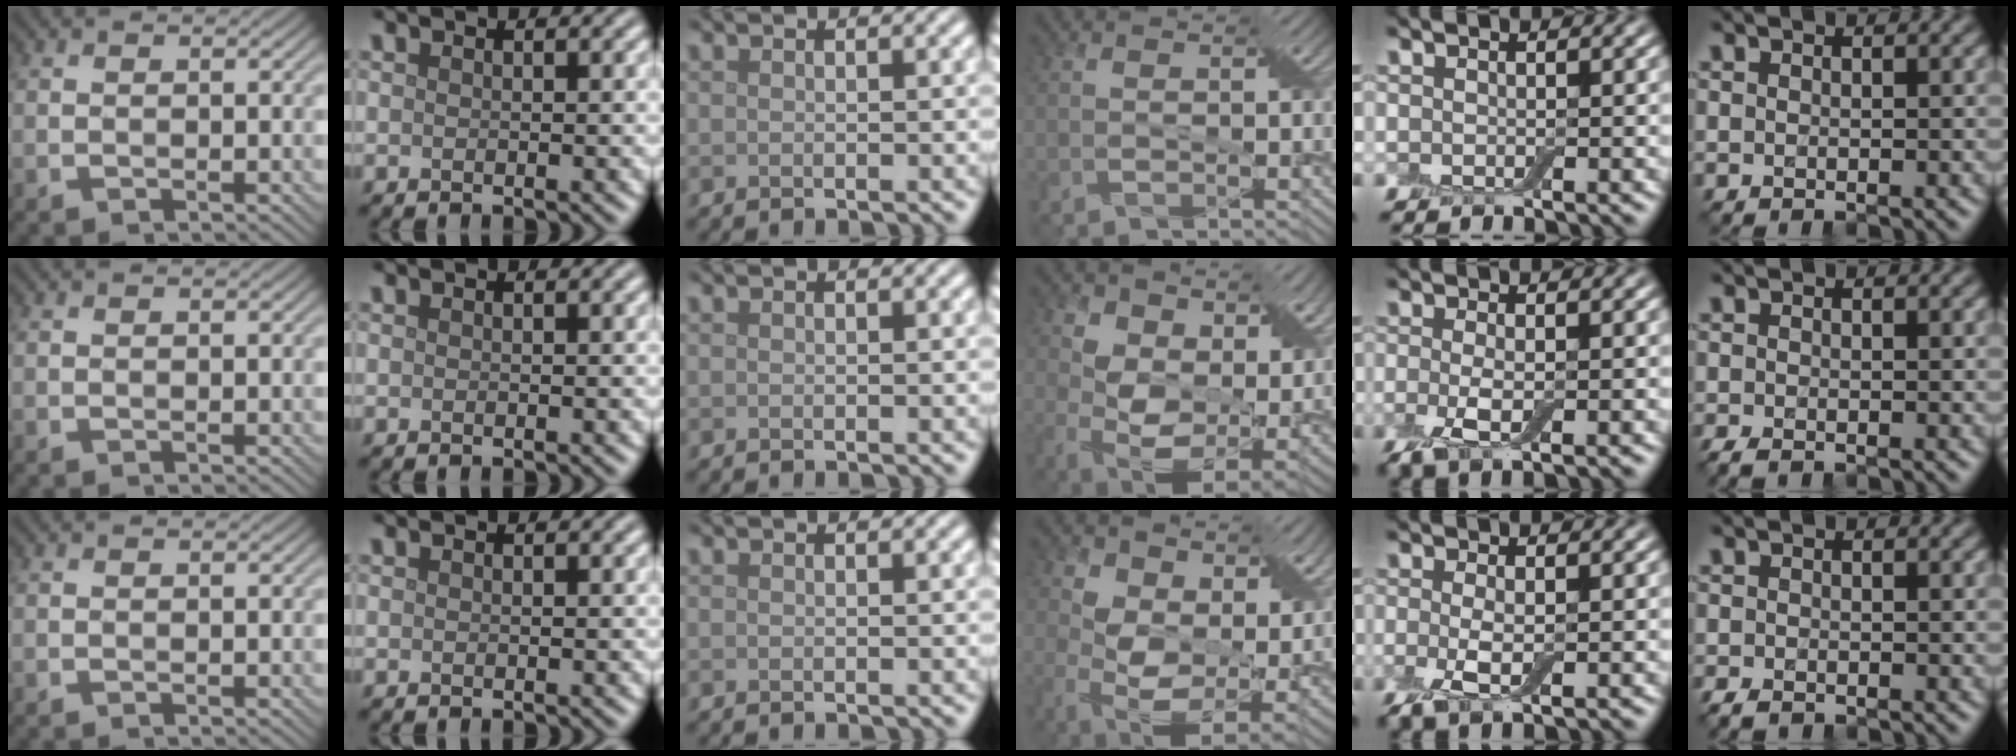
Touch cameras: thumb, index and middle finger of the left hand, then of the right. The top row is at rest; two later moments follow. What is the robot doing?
{"motion": "squeeze", "object": "air blower"}